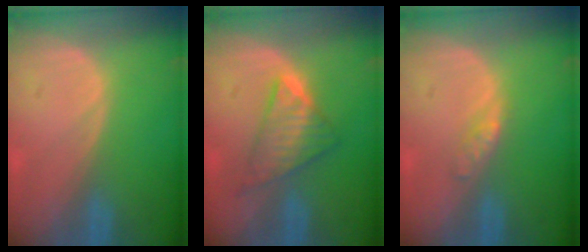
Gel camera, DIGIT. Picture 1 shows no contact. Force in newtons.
{"total": 5.8, "press": 5.8, "slide": 0.8}
{"total": 2.0, "press": 2.0, "slide": 0.1}